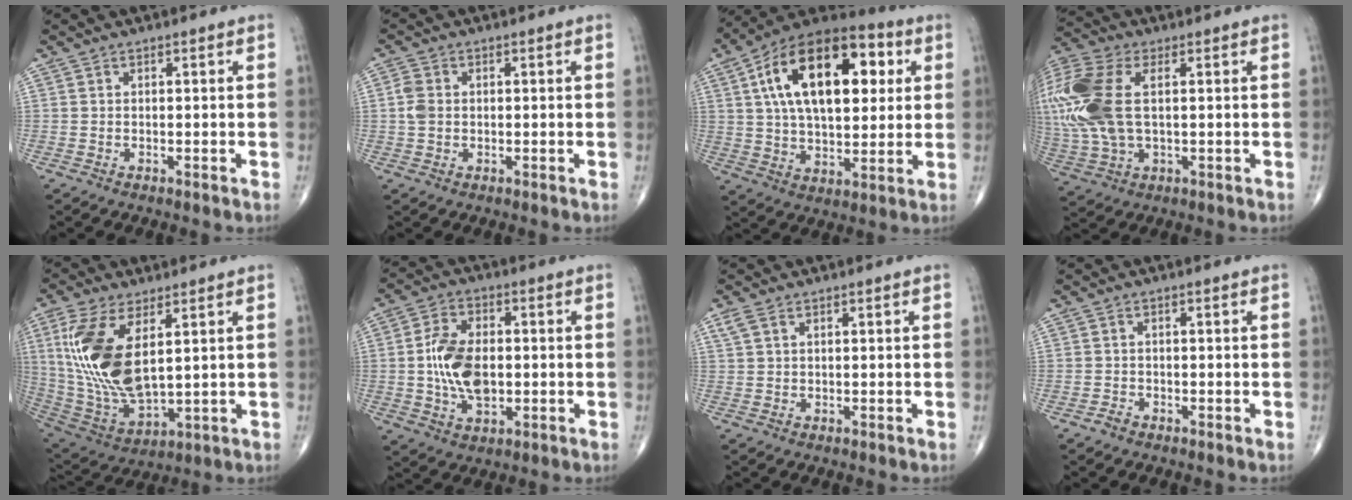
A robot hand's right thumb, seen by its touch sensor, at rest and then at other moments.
{"total": 3.0, "force": [0.1, 2.3, 1.9], "torque": [-0.044, 0.006, -0.003]}
{"total": 23.8, "force": [6.5, 12.5, 19.2], "torque": [-0.293, 0.013, 0.096]}
{"total": 19.9, "force": [3.2, 11.0, 16.3], "torque": [-0.424, 0.010, 0.060]}
{"total": 17.6, "force": [4.3, 8.1, 15.0], "torque": [-0.313, -0.023, 0.098]}
{"total": 11.0, "force": [-0.4, 6.6, 8.8], "torque": [-0.157, 0.006, -0.007]}
{"total": 1.8, "force": [1.0, 1.0, 1.2], "torque": [-0.034, 0.014, 0.027]}
{"total": 1.1, "force": [-0.9, 0.6, 0.2], "torque": [-0.006, 0.003, -0.020]}